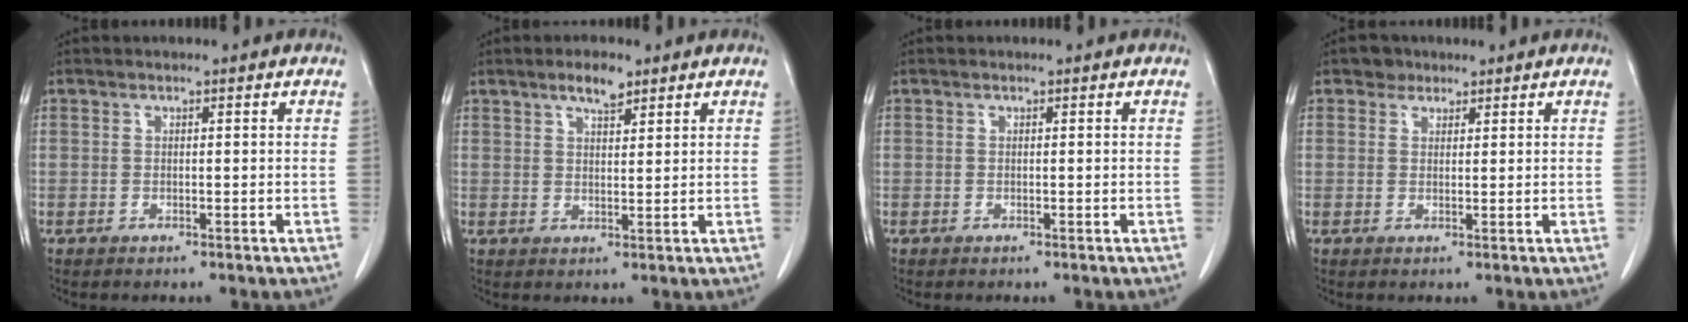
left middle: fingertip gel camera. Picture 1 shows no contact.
{"total": 3.6, "force": [2.6, 1.0, 2.3], "torque": [-0.043, 0.002, 0.044]}
{"total": 0.0}
{"total": 2.0, "force": [1.4, 1.4, 0.1], "torque": [0.000, 0.003, 0.018]}